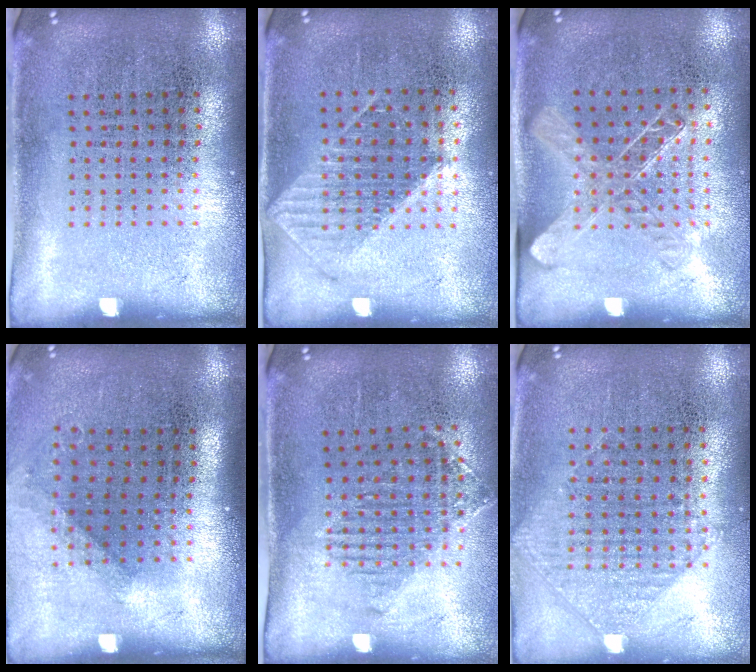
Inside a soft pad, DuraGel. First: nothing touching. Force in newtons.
{"total": 1.1, "press": 1.0, "slide": 0.4}
{"total": 1.4, "press": 1.2, "slide": 0.6}
{"total": 1.2, "press": 0.9, "slide": 0.7}
{"total": 1.2, "press": 1.1, "slide": 0.5}
{"total": 0.9, "press": 0.8, "slide": 0.3}